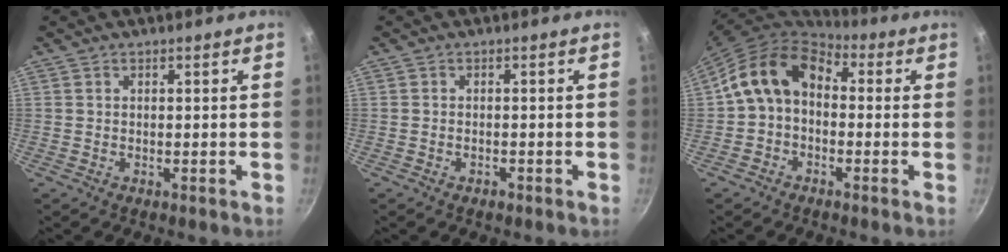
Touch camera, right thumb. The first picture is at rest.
{"total": 0.8, "force": [-0.6, 0.5, 0.4], "torque": [-0.009, 0.006, -0.008]}
{"total": 12.2, "force": [0.0, 8.9, 8.3], "torque": [-0.133, 0.037, -0.015]}